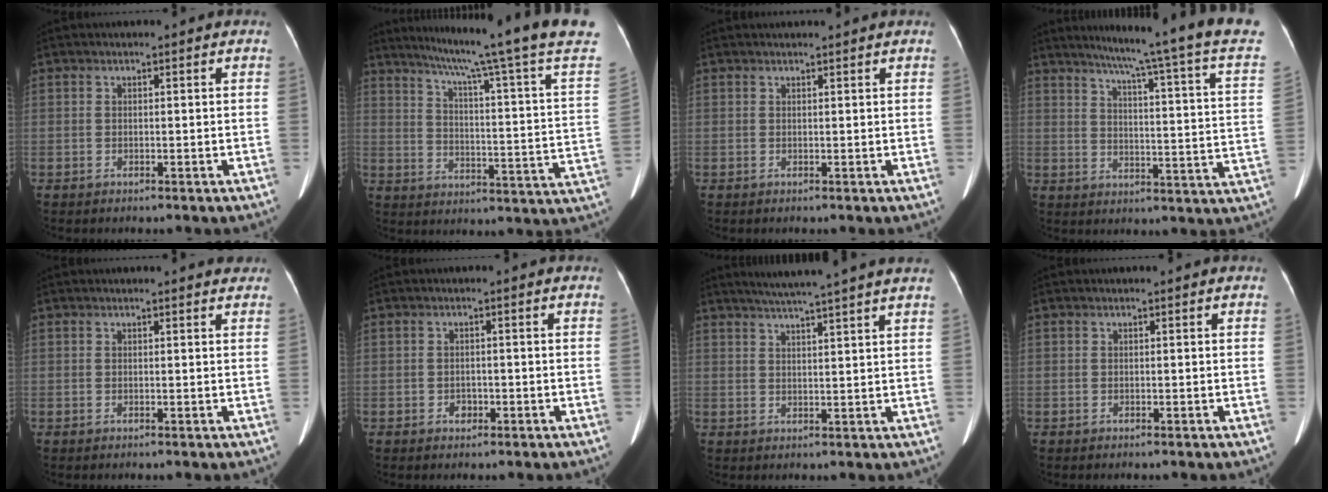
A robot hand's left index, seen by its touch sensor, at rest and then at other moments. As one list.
[{"total": 24.5, "force": [20.0, -3.0, 13.9], "torque": [-0.212, -0.067, 0.256]}, {"total": 3.0, "force": [2.8, -0.2, 0.8], "torque": [-0.010, 0.019, 0.034]}, {"total": 21.9, "force": [18.1, -2.0, 12.3], "torque": [-0.182, -0.065, 0.214]}, {"total": 2.1, "force": [2.1, 0.3, 0.3], "torque": [-0.008, -0.006, 0.011]}, {"total": 1.4, "force": [-0.6, 1.1, 0.6], "torque": [-0.009, 0.003, -0.006]}, {"total": 12.1, "force": [10.2, -1.4, 6.3], "torque": [-0.098, 0.011, 0.126]}, {"total": 0.0}]